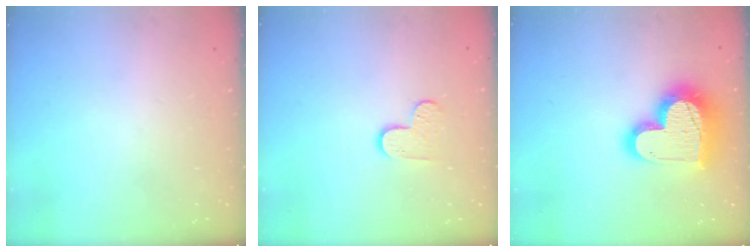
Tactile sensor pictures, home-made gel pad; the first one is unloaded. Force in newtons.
{"total": 5.3, "press": 5.3, "slide": 0.5}
{"total": 19.8, "press": 19.8, "slide": 1.7}